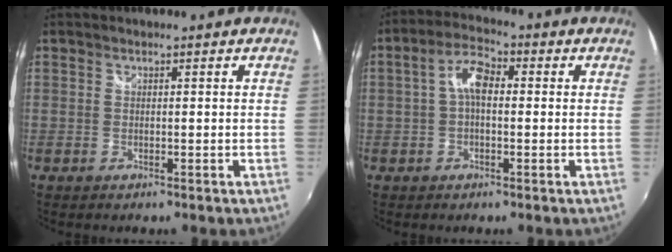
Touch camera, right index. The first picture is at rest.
{"total": 5.7, "force": [0.2, 2.9, 4.9], "torque": [-0.094, 0.020, 0.002]}